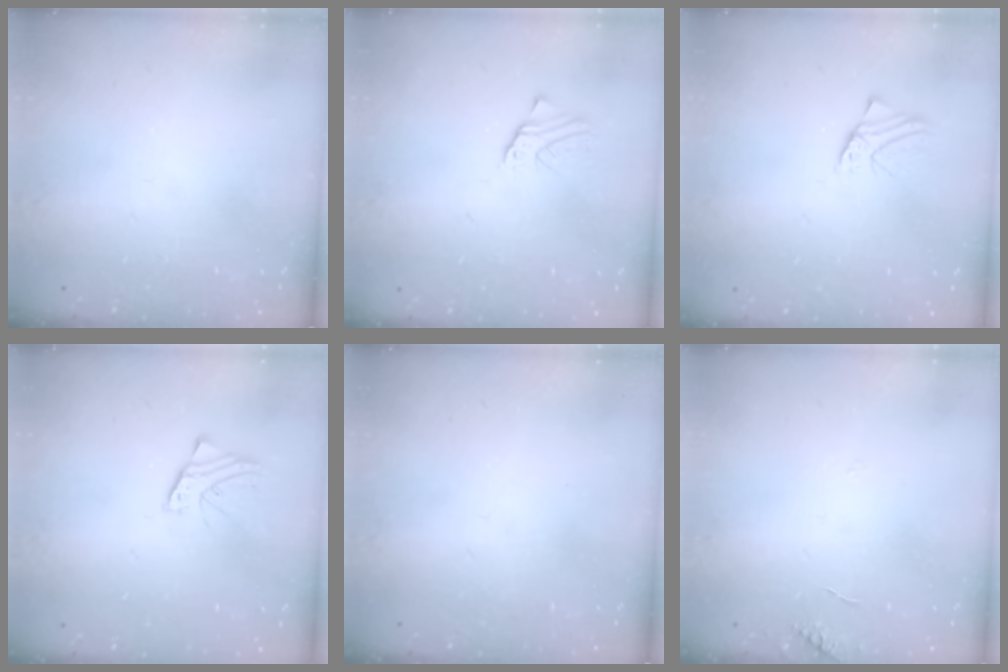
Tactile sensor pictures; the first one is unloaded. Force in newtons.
{"total": 1.4, "press": 1.4, "slide": 0.1}
{"total": 1.6, "press": 1.6, "slide": 0.1}
{"total": 2.4, "press": 2.4, "slide": 0.1}
{"total": 0.0}
{"total": 5.1, "press": 5.0, "slide": 0.7}